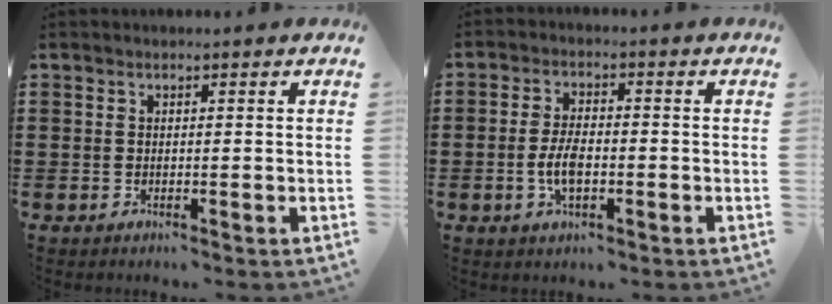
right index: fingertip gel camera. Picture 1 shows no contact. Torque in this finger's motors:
{"motor_torque": [2.14, 0.00, 0.87, 0.20]}